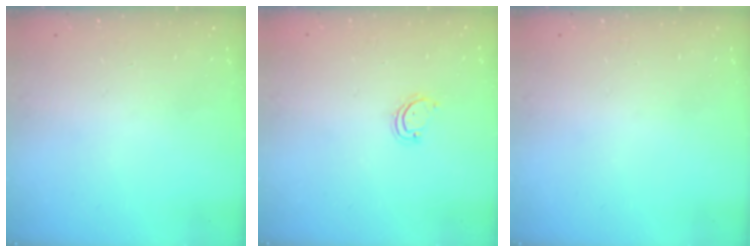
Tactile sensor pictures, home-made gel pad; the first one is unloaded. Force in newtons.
{"total": 2.8, "press": 2.8, "slide": 0.3}
{"total": 0.0}